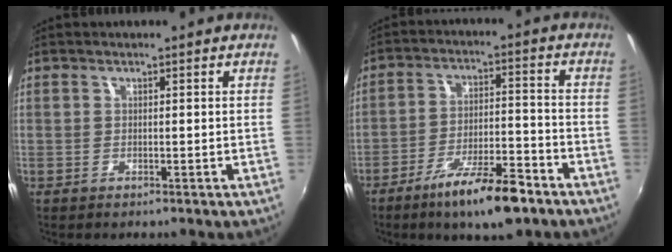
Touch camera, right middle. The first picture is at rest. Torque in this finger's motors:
{"motor_torque": [1.39, -0.75, 0.89, 0.21]}